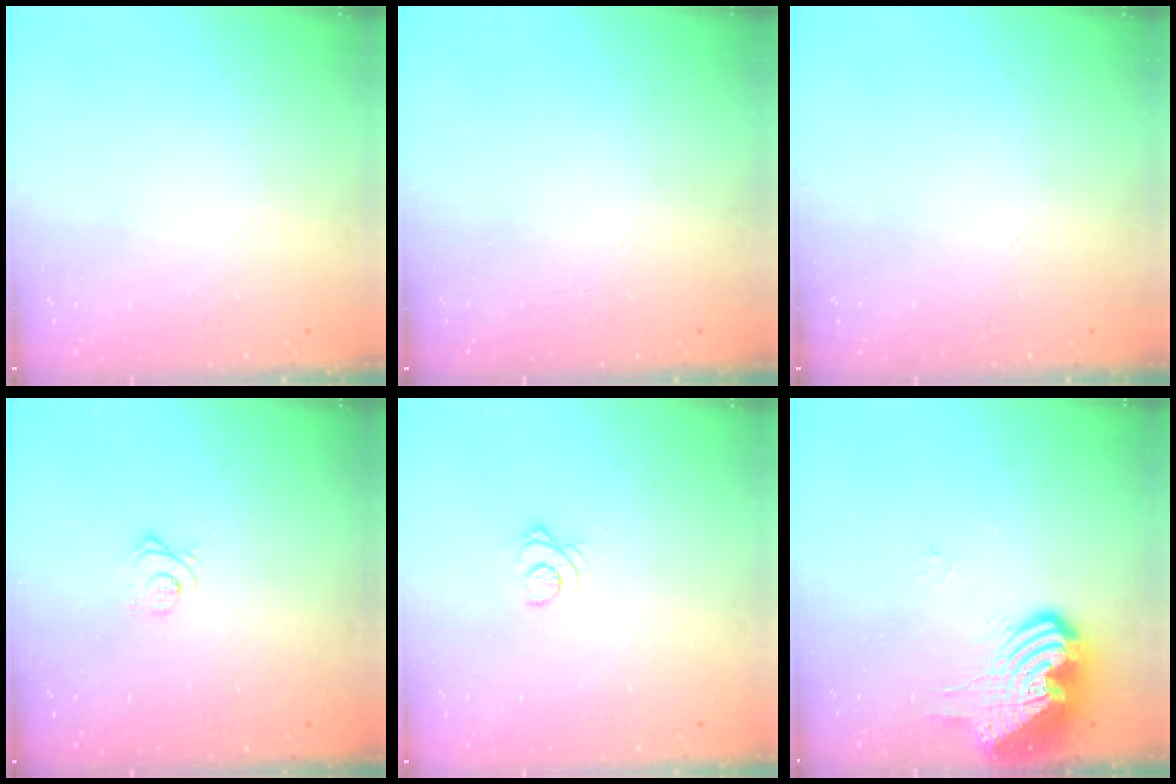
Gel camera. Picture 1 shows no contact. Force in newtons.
{"total": 0.0}
{"total": 0.0}
{"total": 3.7, "press": 3.7, "slide": 0.1}
{"total": 2.6, "press": 2.6, "slide": 0.3}
{"total": 14.8, "press": 14.7, "slide": 2.1}